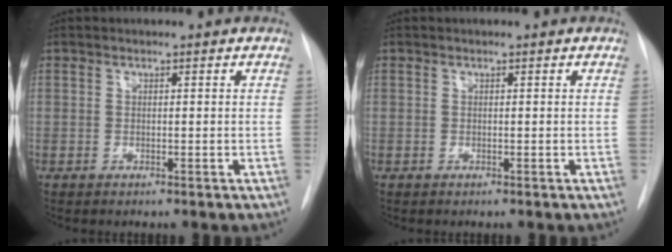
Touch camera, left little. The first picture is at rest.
{"total": 0.0}